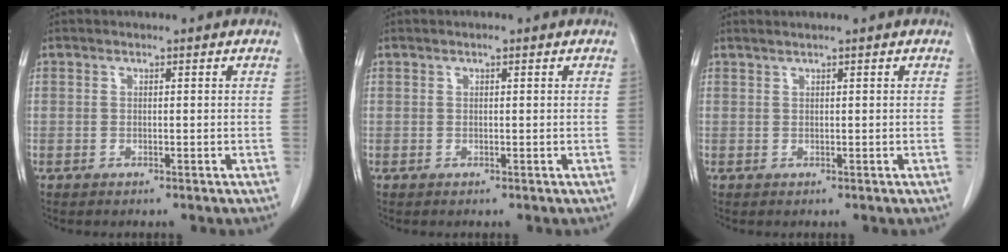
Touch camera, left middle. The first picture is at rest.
{"total": 0.0}
{"total": 1.0, "force": [0.8, -0.2, 0.5], "torque": [-0.014, 0.005, 0.021]}